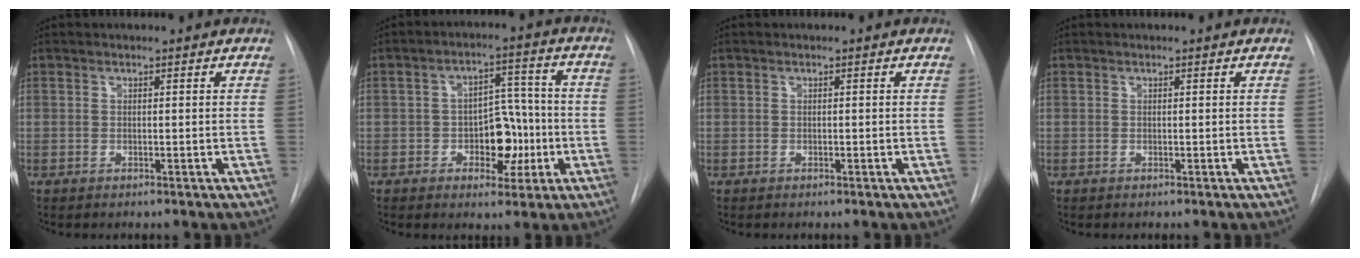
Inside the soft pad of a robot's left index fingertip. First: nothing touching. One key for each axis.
{"total": 8.3, "fx": -2.4, "fy": 4.8, "fz": 6.3, "tx": -0.084, "ty": 0.021, "tz": -0.033}
{"total": 0.0}
{"total": 0.0}